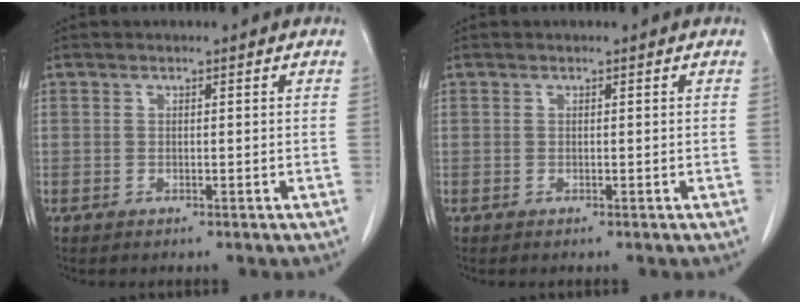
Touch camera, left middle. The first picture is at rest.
{"total": 0.0}